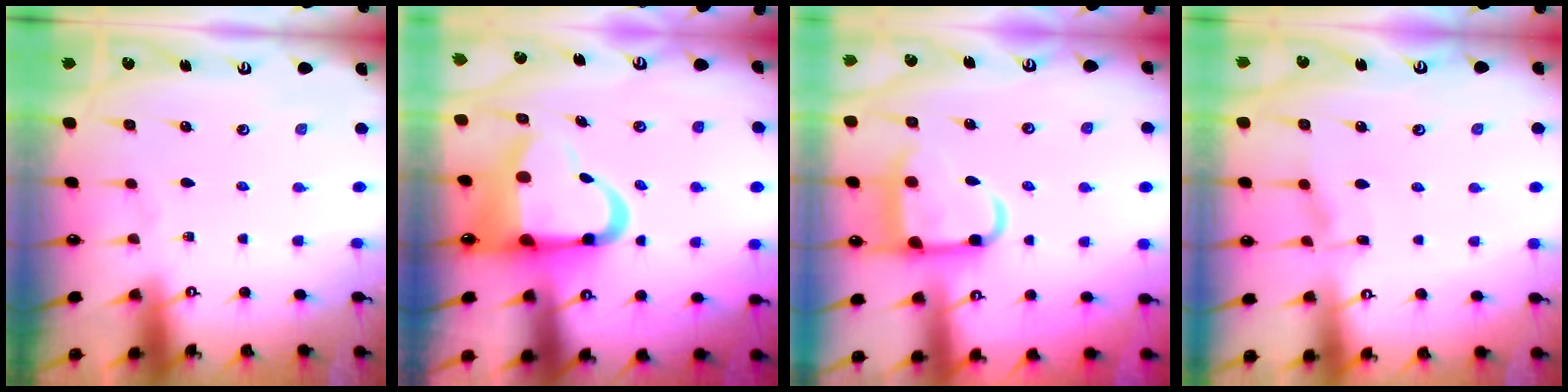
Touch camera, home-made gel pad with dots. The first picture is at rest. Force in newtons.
{"total": 13.0, "press": 12.6, "slide": 2.9}
{"total": 11.5, "press": 11.4, "slide": 1.6}
{"total": 4.9, "press": 4.9, "slide": 0.1}